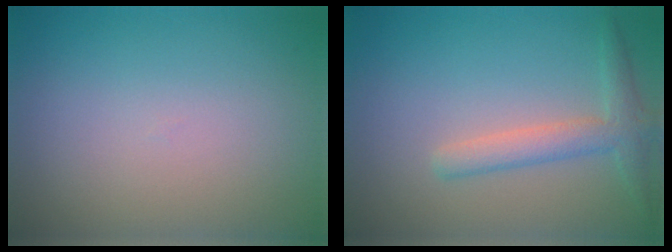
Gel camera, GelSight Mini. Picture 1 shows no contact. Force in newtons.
{"total": 2.8, "press": 2.8, "slide": 0.1}